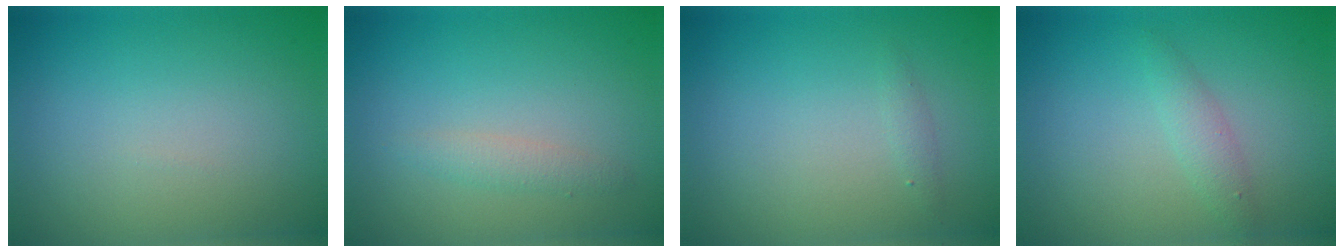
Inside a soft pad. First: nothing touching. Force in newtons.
{"total": 1.4, "press": 1.4, "slide": 0.1}
{"total": 0.6, "press": 0.6, "slide": 0.0}
{"total": 1.6, "press": 1.6, "slide": 0.1}